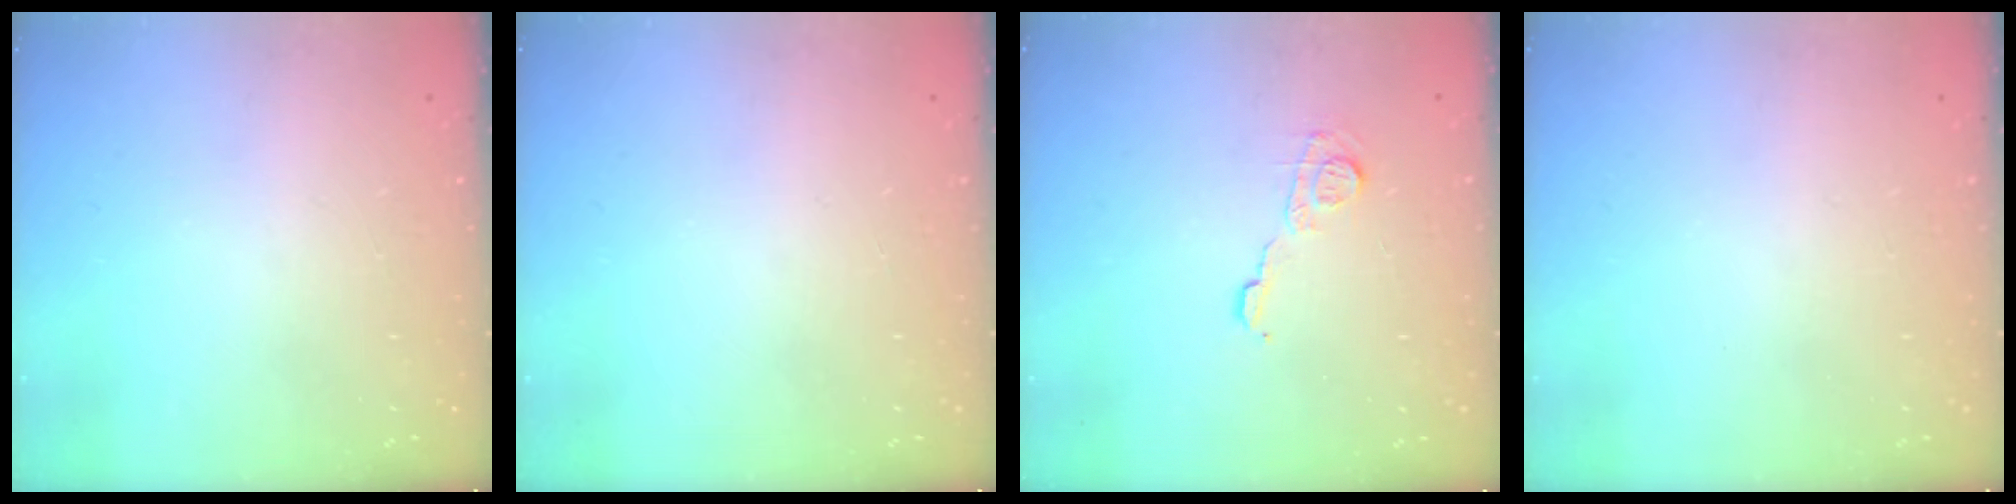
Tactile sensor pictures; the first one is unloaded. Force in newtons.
{"total": 0.0}
{"total": 7.8, "press": 7.8, "slide": 0.6}
{"total": 0.0}